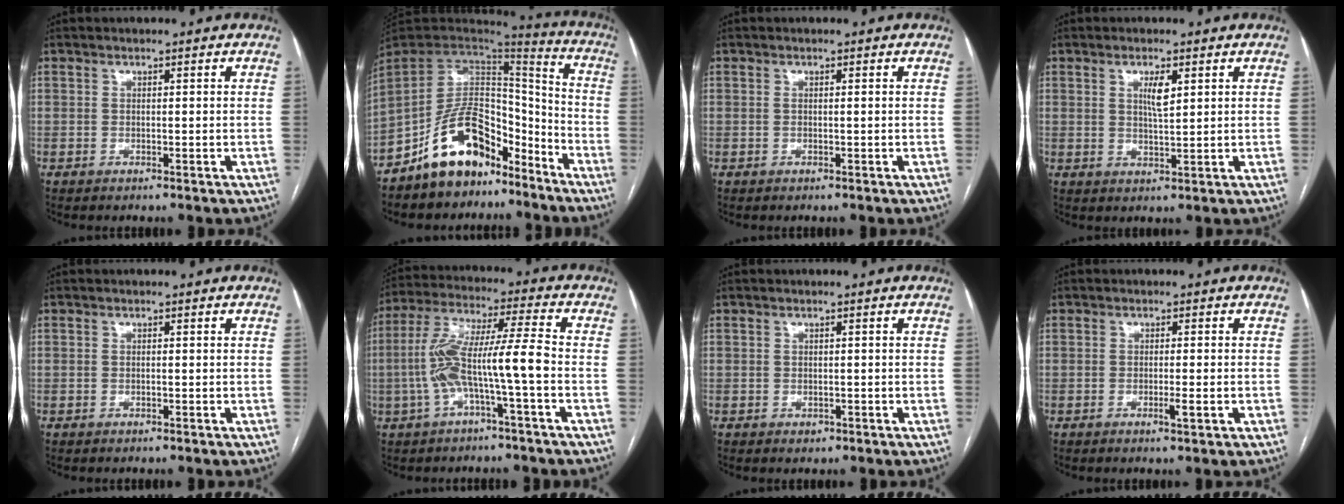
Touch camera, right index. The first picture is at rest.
{"total": 14.3, "force": [-9.8, 7.3, 7.5], "torque": [-0.136, 0.039, -0.172]}
{"total": 0.5, "force": [0.0, 0.0, 0.5], "torque": [-0.013, -0.001, 0.002]}
{"total": 3.3, "force": [1.3, 0.5, 3.0], "torque": [-0.055, -0.004, 0.023]}
{"total": 0.0}
{"total": 11.1, "force": [-2.7, 0.1, 10.7], "torque": [-0.222, 0.029, -0.053]}
{"total": 0.9, "force": [-0.3, 0.8, 0.4], "torque": [-0.005, 0.002, -0.001]}
{"total": 2.3, "force": [-0.8, 0.1, 2.2], "torque": [-0.038, -0.005, -0.012]}